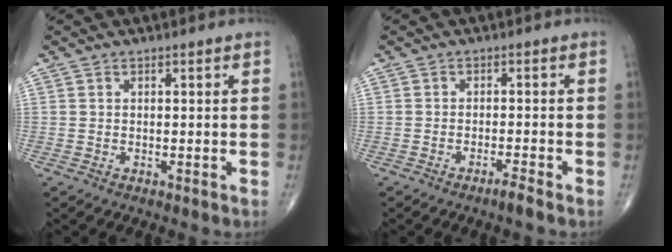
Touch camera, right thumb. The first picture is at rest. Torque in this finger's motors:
{"motor_torque": [2.73, 2.27, 0.02, -0.28, 0.00]}